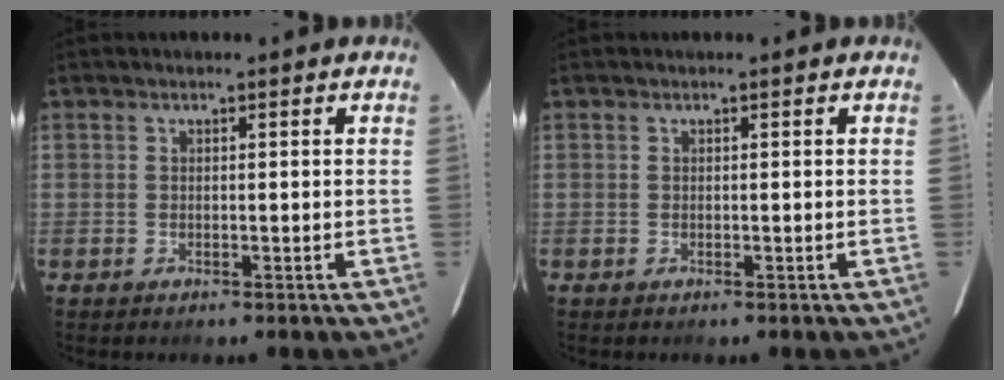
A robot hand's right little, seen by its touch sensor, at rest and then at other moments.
{"total": 0.0}